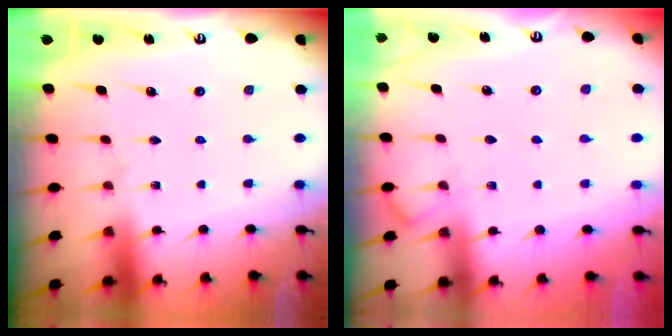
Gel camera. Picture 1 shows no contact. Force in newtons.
{"total": 4.5, "press": 4.4, "slide": 0.6}